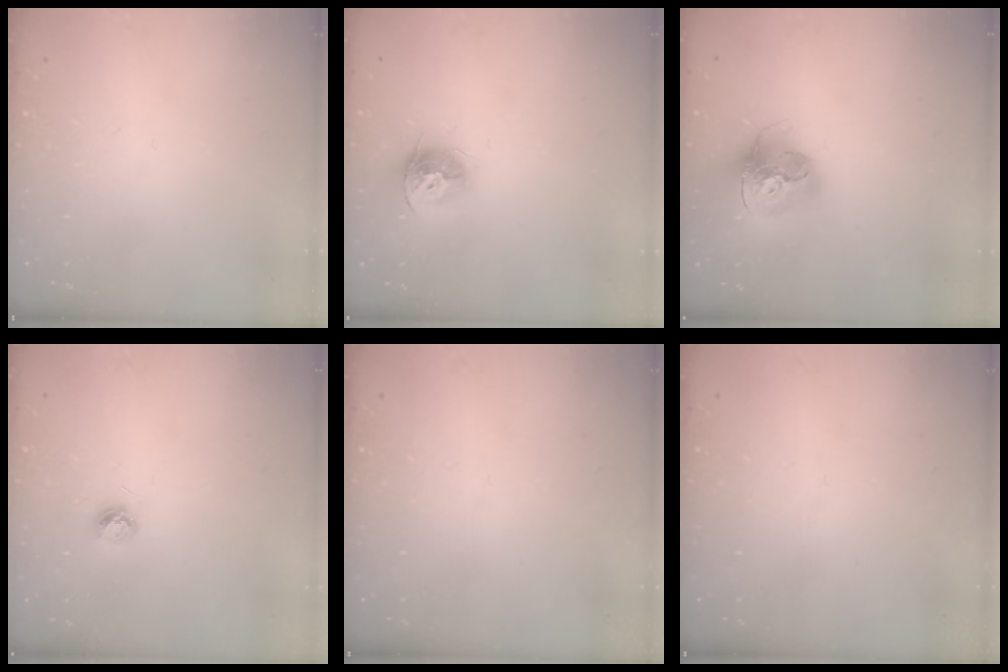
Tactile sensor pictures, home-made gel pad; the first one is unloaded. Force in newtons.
{"total": 11.1, "press": 11.0, "slide": 0.9}
{"total": 18.4, "press": 18.3, "slide": 1.8}
{"total": 3.6, "press": 3.5, "slide": 0.4}
{"total": 0.0}
{"total": 0.0}